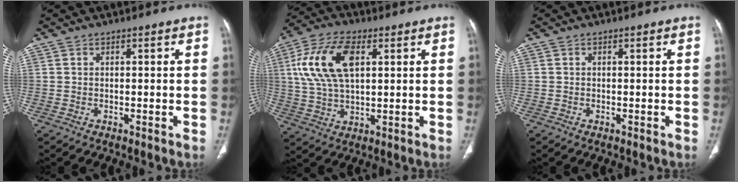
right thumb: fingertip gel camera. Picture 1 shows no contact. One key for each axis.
{"total": 14.7, "fx": 4.1, "fy": 7.7, "fz": 11.8, "tx": -0.238, "ty": 0.007, "tz": 0.079}
{"total": 0.0}